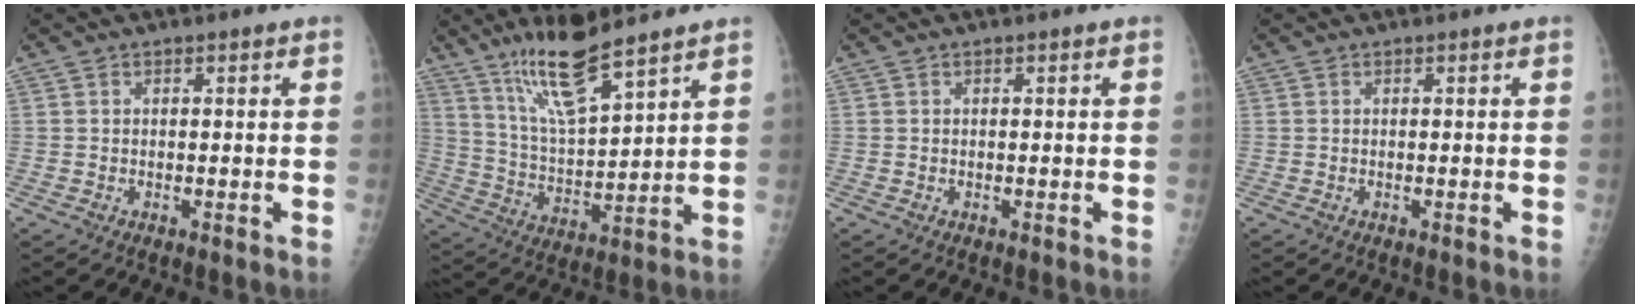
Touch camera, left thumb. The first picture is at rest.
{"total": 12.3, "force": [9.3, 2.0, 7.9], "torque": [-0.141, -0.063, 0.184]}
{"total": 0.0}
{"total": 0.0}